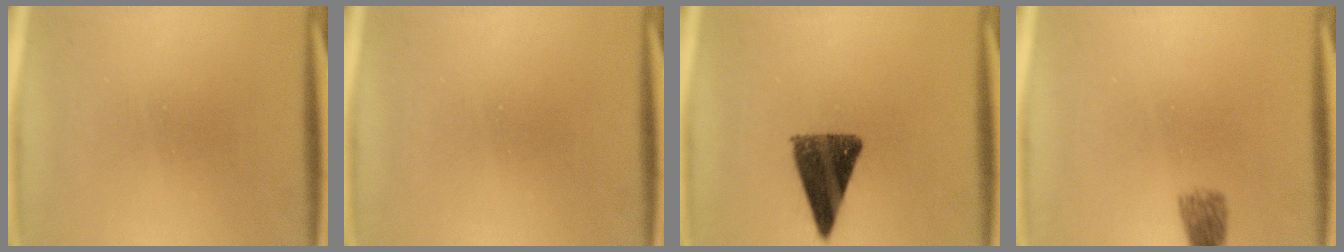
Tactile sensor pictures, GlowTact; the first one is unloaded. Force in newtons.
{"total": 0.0}
{"total": 10.9}
{"total": 2.6}